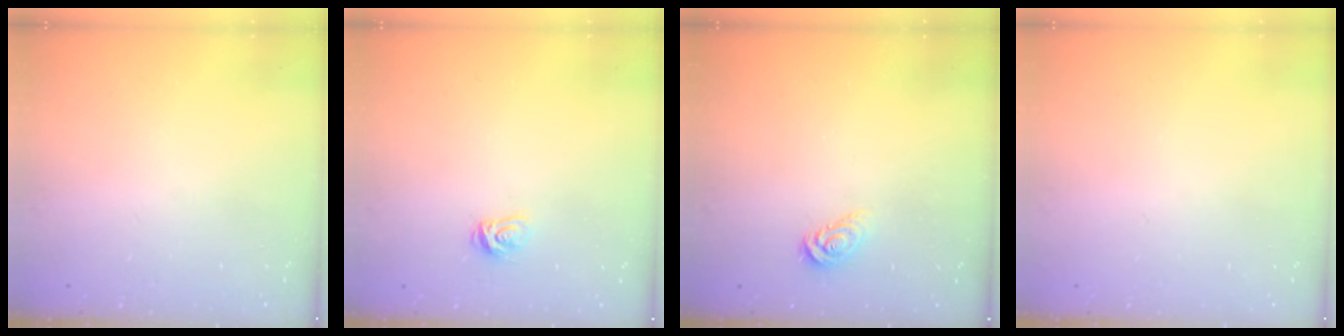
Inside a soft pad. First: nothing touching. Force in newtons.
{"total": 4.6, "press": 4.6, "slide": 0.5}
{"total": 4.6, "press": 4.5, "slide": 0.5}
{"total": 0.0}